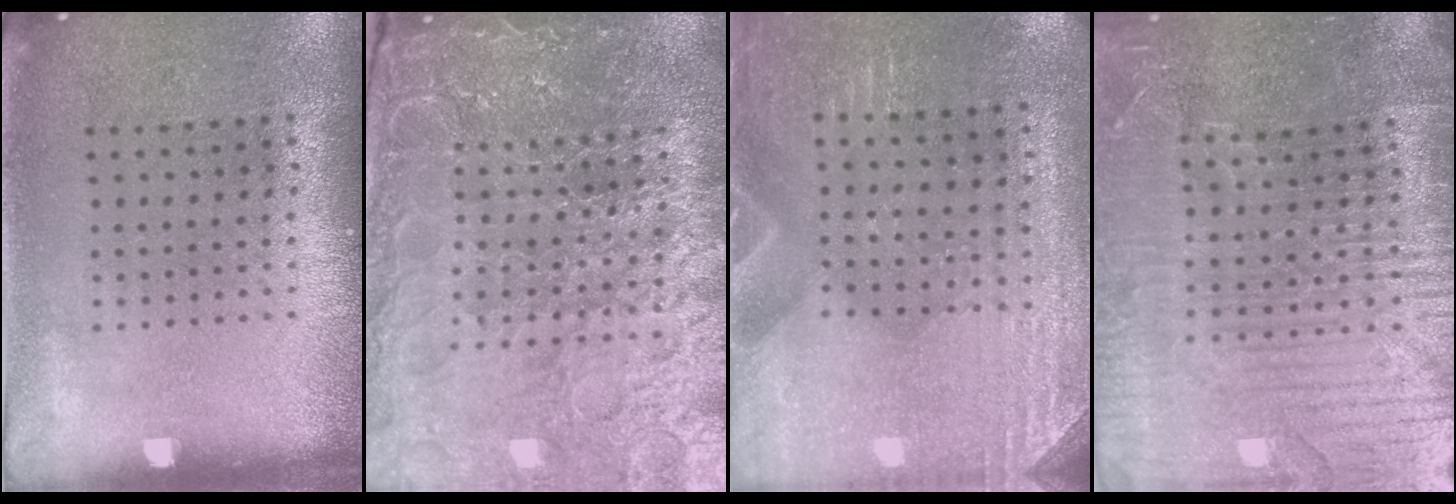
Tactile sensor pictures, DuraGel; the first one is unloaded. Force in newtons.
{"total": 5.4, "press": 4.9, "slide": 2.2}
{"total": 2.9, "press": 2.8, "slide": 0.4}
{"total": 4.8, "press": 4.5, "slide": 1.7}